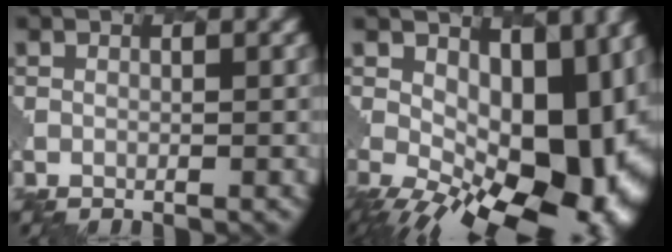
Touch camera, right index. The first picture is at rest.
{"total": 14.5, "force": [-0.8, 8.7, 11.6], "torque": [-0.164, -0.023, -0.003]}